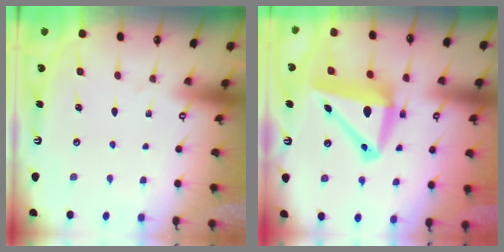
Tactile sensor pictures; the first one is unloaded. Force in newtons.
{"total": 14.0, "press": 13.7, "slide": 2.8}